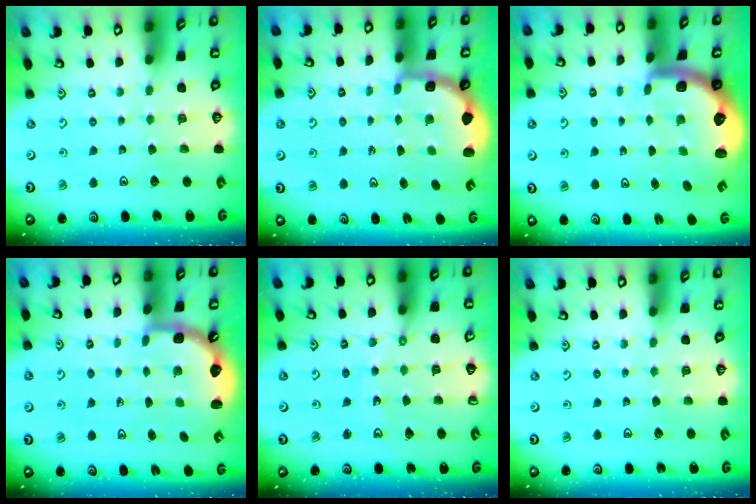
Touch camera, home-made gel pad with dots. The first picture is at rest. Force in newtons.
{"total": 2.5, "press": 2.2, "slide": 1.1}
{"total": 2.8, "press": 2.4, "slide": 1.4}
{"total": 2.5, "press": 2.1, "slide": 1.3}
{"total": 7.0, "press": 7.0, "slide": 0.8}
{"total": 0.0}